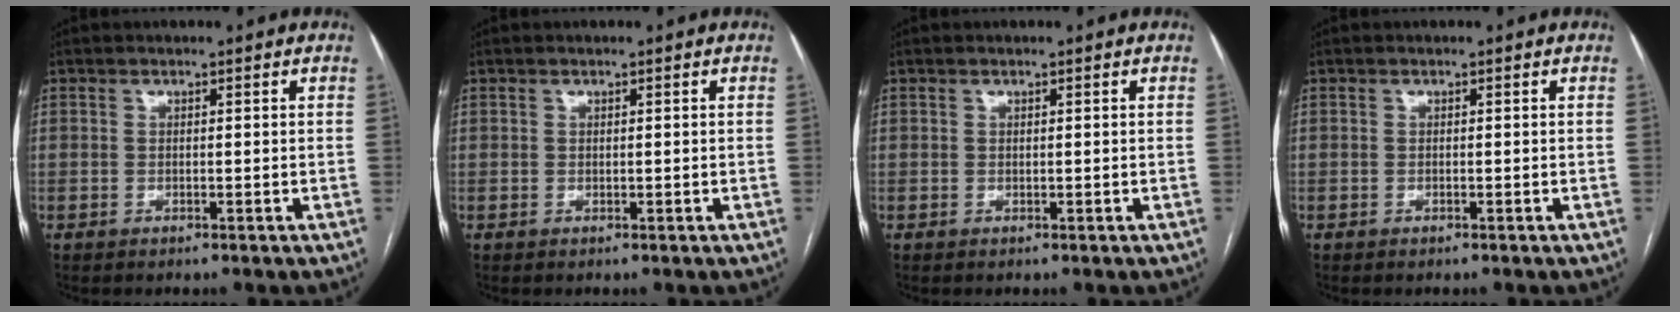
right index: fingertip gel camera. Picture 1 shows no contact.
{"total": 0.0}
{"total": 0.0}
{"total": 0.0}